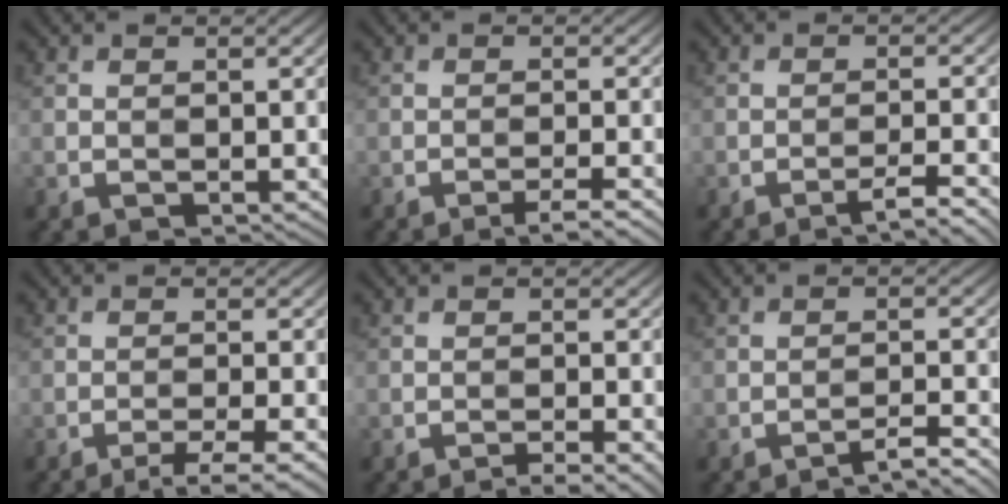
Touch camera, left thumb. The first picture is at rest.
{"total": 2.5, "force": [-1.7, 0.2, 1.8], "torque": [-0.025, 0.009, -0.033]}
{"total": 3.7, "force": [-2.4, 0.4, 2.8], "torque": [-0.046, 0.009, -0.040]}
{"total": 3.8, "force": [-2.4, 0.5, 2.9], "torque": [-0.047, 0.005, -0.043]}
{"total": 3.0, "force": [-2.1, 0.4, 2.1], "torque": [-0.030, 0.009, -0.037]}
{"total": 3.4, "force": [-2.8, 0.2, 2.0], "torque": [-0.028, 0.014, -0.048]}